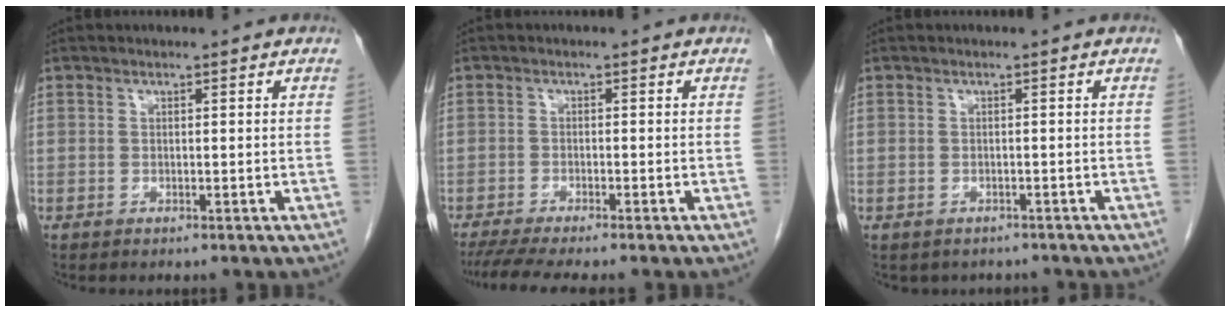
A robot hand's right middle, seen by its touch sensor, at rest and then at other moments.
{"total": 7.0, "force": [-5.9, -0.2, 3.8], "torque": [-0.052, -0.015, -0.094]}
{"total": 3.5, "force": [-2.9, 1.9, 0.5], "torque": [-0.006, 0.007, -0.033]}